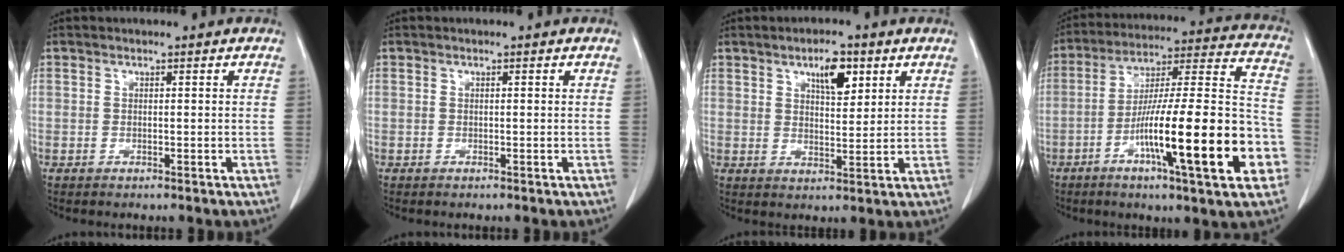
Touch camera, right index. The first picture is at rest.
{"total": 0.0}
{"total": 5.8, "force": [3.0, 2.1, 4.4], "torque": [-0.074, 0.001, 0.049]}
{"total": 23.2, "force": [-8.2, 2.1, 21.6], "torque": [-0.299, 0.003, -0.129]}